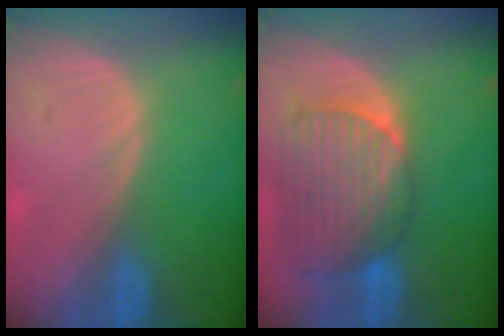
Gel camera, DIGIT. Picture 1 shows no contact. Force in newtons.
{"total": 10.1, "press": 8.7, "slide": 5.2}